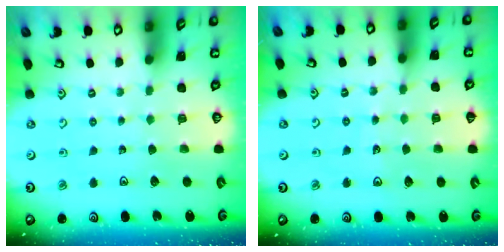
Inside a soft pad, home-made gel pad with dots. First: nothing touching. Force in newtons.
{"total": 4.4, "press": 4.0, "slide": 1.6}